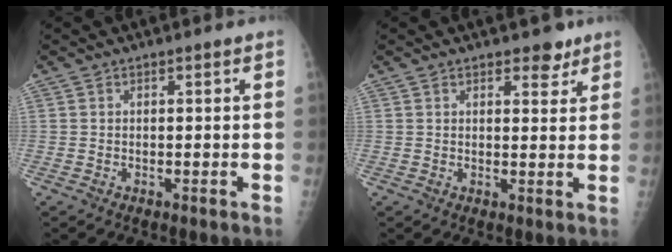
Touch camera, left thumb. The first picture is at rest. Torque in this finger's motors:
{"motor_torque": [0.23, 0.42, -0.02, -0.16, 0.05]}